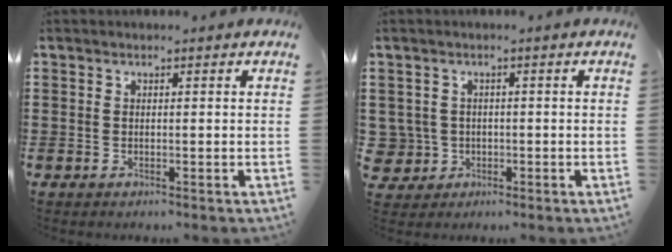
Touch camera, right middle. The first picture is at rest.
{"total": 0.6, "force": [-0.1, 0.6, 0.1], "torque": [-0.003, 0.005, -0.002]}